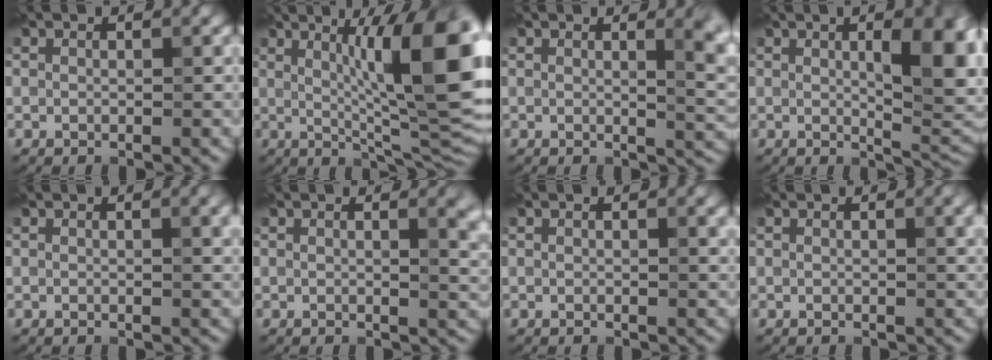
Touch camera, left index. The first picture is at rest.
{"total": 12.5, "force": [2.5, 2.6, 12.0], "torque": [-0.155, 0.004, 0.045]}
{"total": 5.3, "force": [1.4, 2.0, 4.7], "torque": [-0.039, -0.003, 0.021]}
{"total": 9.6, "force": [1.8, 3.2, 8.9], "torque": [-0.117, 0.001, 0.032]}
{"total": 2.3, "force": [1.0, 0.7, 2.0], "torque": [-0.026, 0.003, 0.016]}
{"total": 4.1, "force": [1.3, 1.6, 3.5], "torque": [-0.031, -0.001, 0.020]}
{"total": 1.3, "force": [0.8, 0.3, 1.0], "torque": [-0.013, -0.001, 0.014]}
{"total": 2.3, "force": [1.0, 0.7, 2.0], "torque": [-0.026, 0.003, 0.016]}